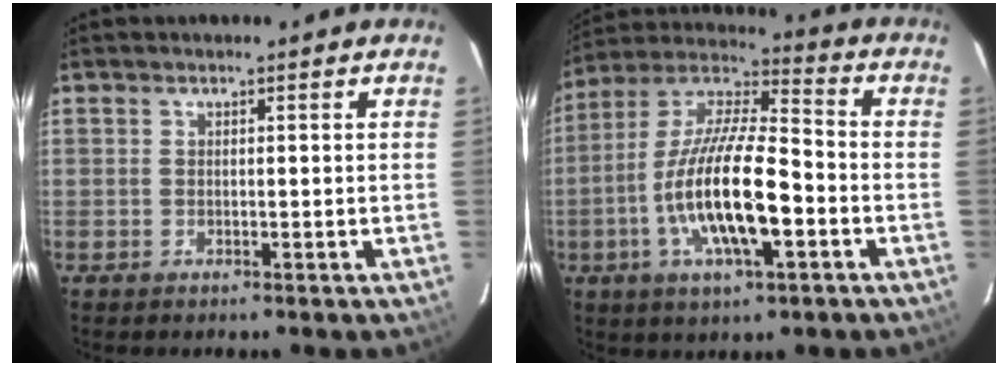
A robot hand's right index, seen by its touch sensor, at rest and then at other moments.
{"total": 18.1, "force": [-5.1, 5.2, 16.5], "torque": [-0.322, -0.009, -0.098]}